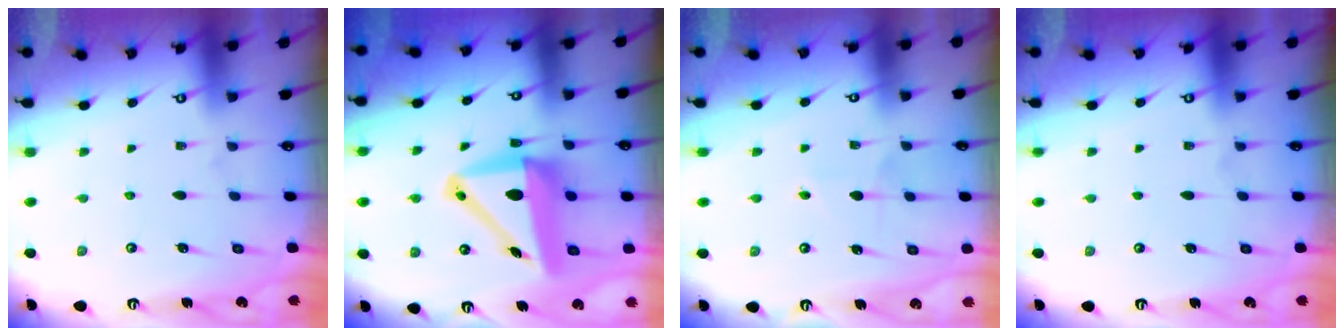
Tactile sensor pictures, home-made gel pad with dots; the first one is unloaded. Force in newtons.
{"total": 12.5, "press": 12.3, "slide": 2.5}
{"total": 3.7, "press": 3.7, "slide": 0.3}
{"total": 0.0}